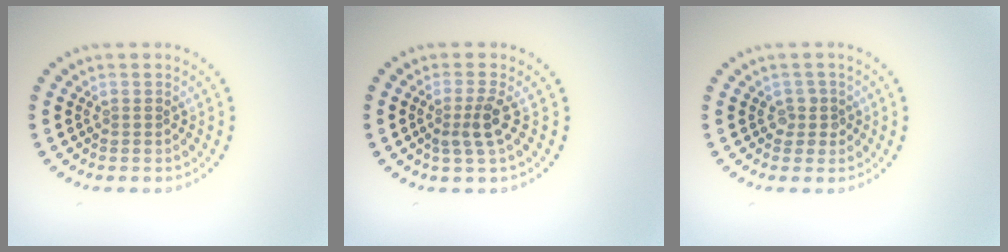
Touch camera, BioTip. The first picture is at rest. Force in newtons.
{"total": 2.2, "press": 1.8, "slide": 1.4}
{"total": 1.3, "press": 1.1, "slide": 0.7}